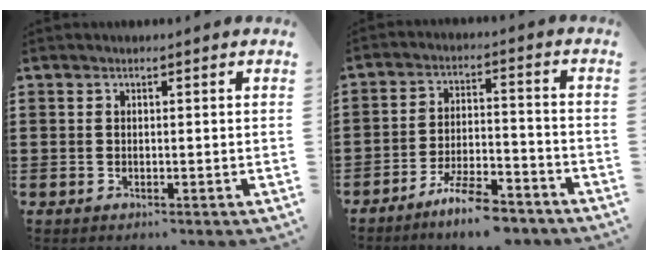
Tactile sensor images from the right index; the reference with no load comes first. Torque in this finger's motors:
{"motor_torque": [1.12, 1.02, 0.67, 0.07]}